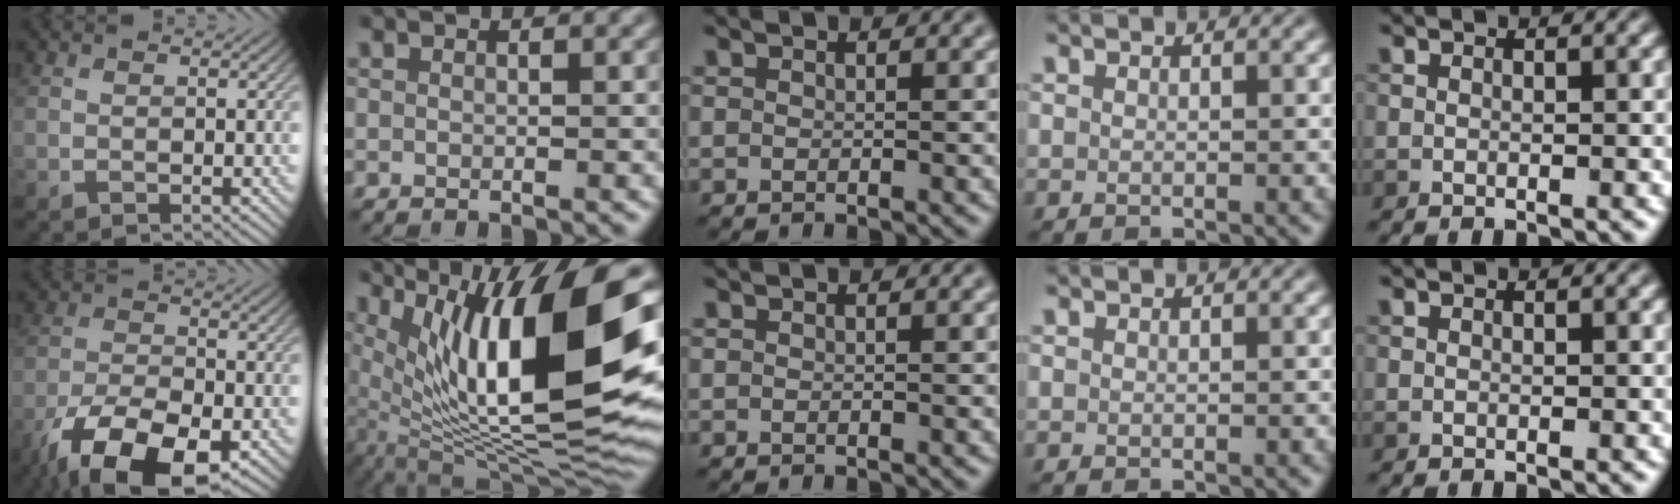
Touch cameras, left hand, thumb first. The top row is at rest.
{"thumb": {"total": 12.2, "force": [-6.8, 5.3, 8.7], "torque": [-0.170, -0.022, -0.126]}, "index": {"total": 16.4, "force": [3.9, 5.9, 14.8], "torque": [-0.253, 0.006, 0.071]}}